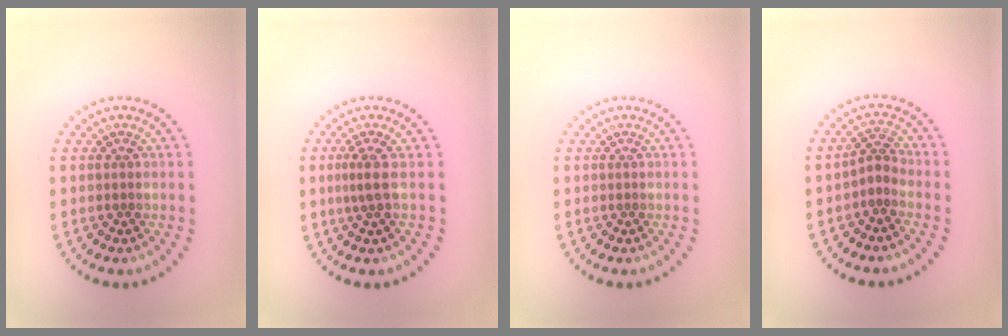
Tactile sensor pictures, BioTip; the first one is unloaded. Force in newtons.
{"total": 1.8, "press": 1.4, "slide": 1.3}
{"total": 0.0}
{"total": 1.9, "press": 1.3, "slide": 1.5}